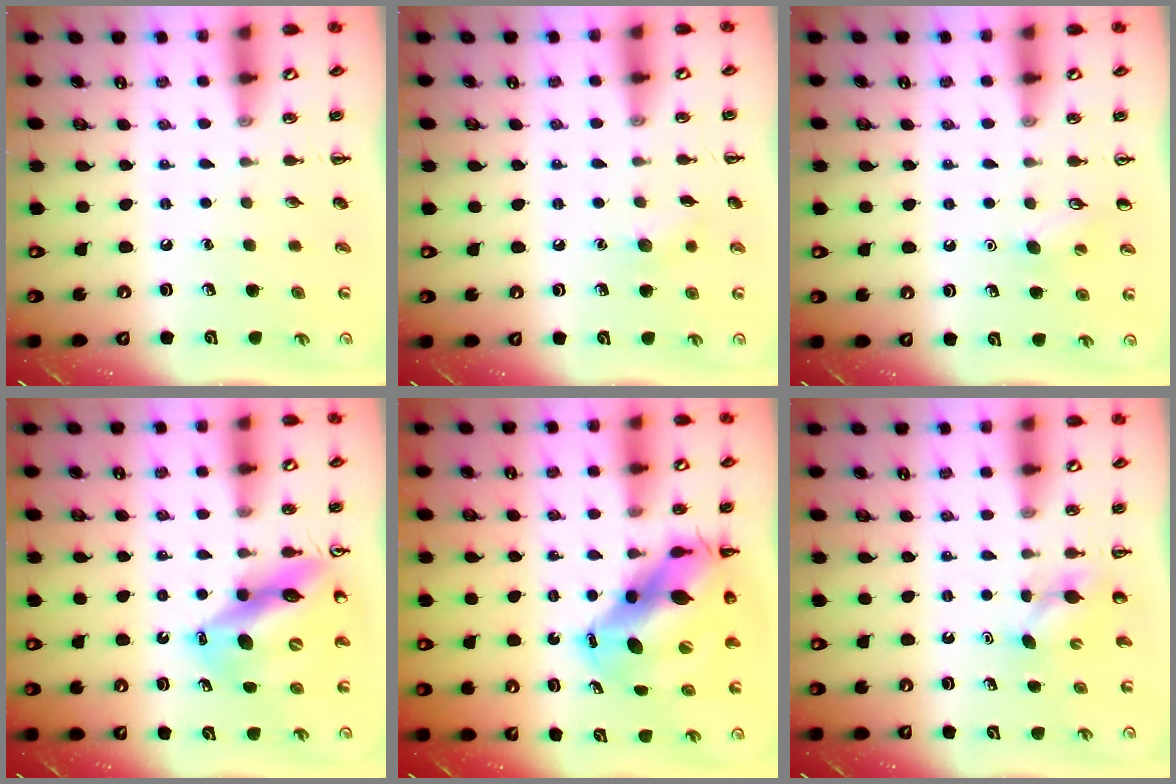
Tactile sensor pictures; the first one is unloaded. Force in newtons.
{"total": 5.8, "press": 5.7, "slide": 1.5}
{"total": 5.8, "press": 5.6, "slide": 1.6}
{"total": 14.5, "press": 13.8, "slide": 4.6}
{"total": 13.4, "press": 12.9, "slide": 3.6}
{"total": 3.8, "press": 3.6, "slide": 1.2}